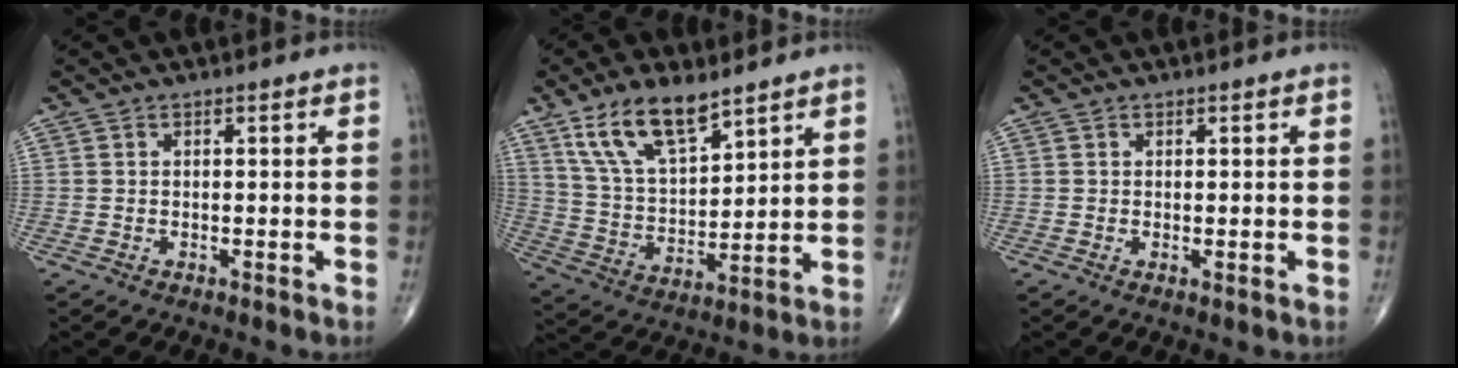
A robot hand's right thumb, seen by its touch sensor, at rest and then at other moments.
{"total": 13.8, "force": [9.0, 5.6, 8.8], "torque": [-0.146, -0.038, 0.180]}
{"total": 0.6, "force": [0.0, 0.2, 0.6], "torque": [-0.015, -0.004, 0.001]}